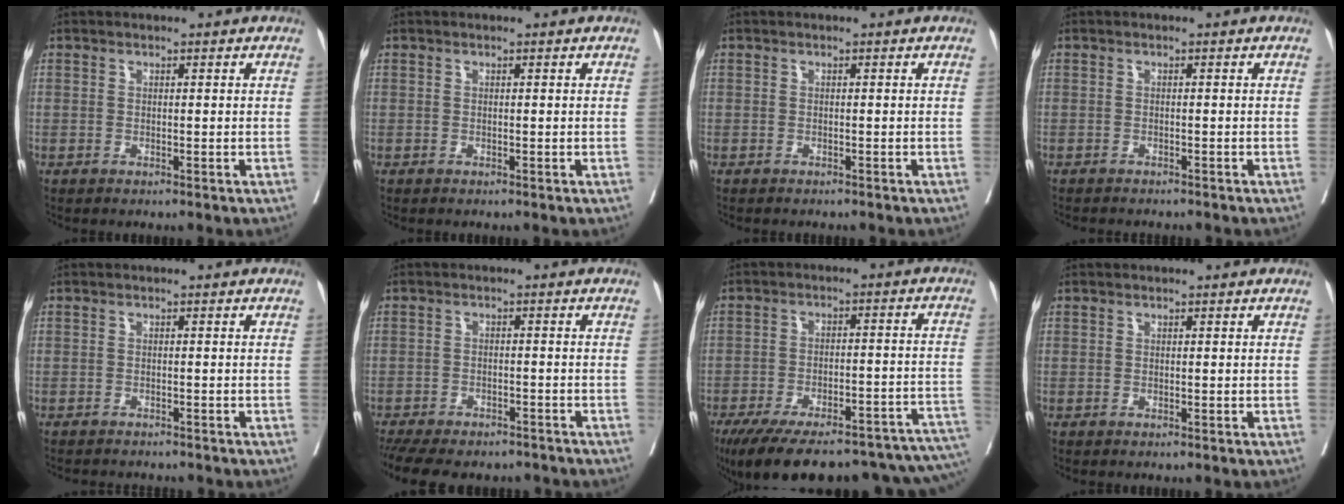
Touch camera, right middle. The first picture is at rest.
{"total": 0.0}
{"total": 2.2, "force": [-2.0, 0.5, 0.8], "torque": [-0.014, -0.003, -0.023]}
{"total": 5.1, "force": [-4.6, 1.1, 1.9], "torque": [-0.022, -0.004, -0.059]}
{"total": 5.8, "force": [-5.4, 1.2, 1.6], "torque": [-0.016, -0.005, -0.070]}
{"total": 14.3, "force": [-12.3, 4.9, 5.4], "torque": [-0.122, -0.003, -0.163]}
{"total": 27.0, "force": [-20.4, 6.8, 16.3], "torque": [-0.199, -0.004, -0.266]}
{"total": 0.0}